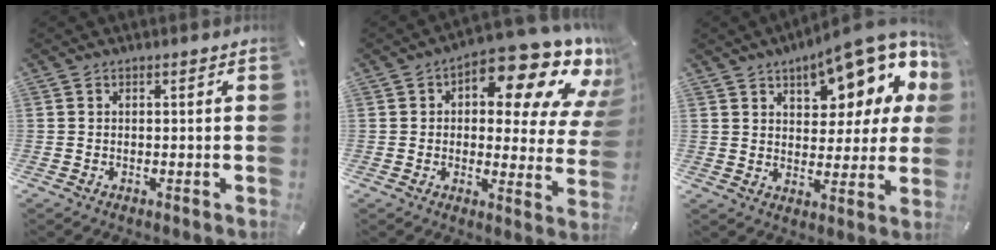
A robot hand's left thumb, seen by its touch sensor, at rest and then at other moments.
{"total": 18.2, "force": [10.9, 7.6, 12.4], "torque": [-0.157, -0.085, 0.175]}
{"total": 15.5, "force": [10.3, 7.4, 8.9], "torque": [-0.120, -0.070, 0.175]}